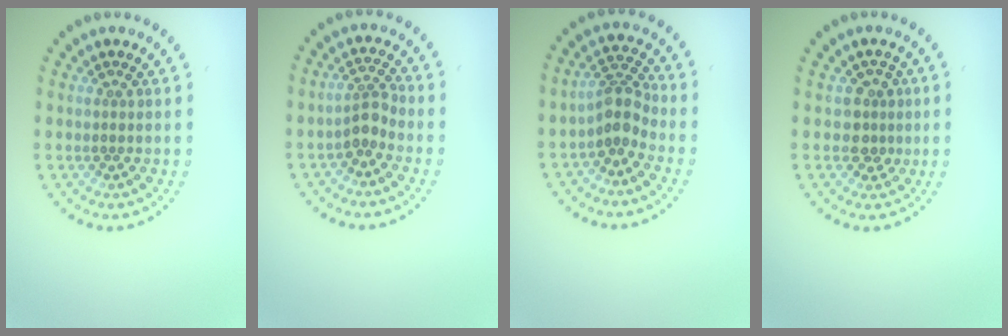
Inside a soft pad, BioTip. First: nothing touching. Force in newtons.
{"total": 2.1, "press": 1.5, "slide": 1.4}
{"total": 2.7, "press": 2.0, "slide": 1.8}
{"total": 2.1, "press": 1.7, "slide": 1.2}